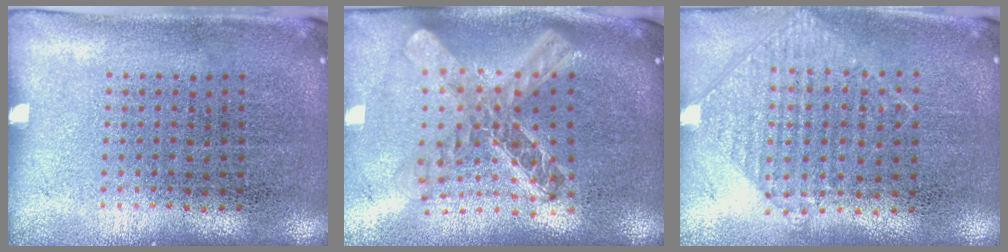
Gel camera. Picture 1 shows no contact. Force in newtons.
{"total": 2.4, "press": 1.9, "slide": 1.4}
{"total": 0.9, "press": 0.8, "slide": 0.3}